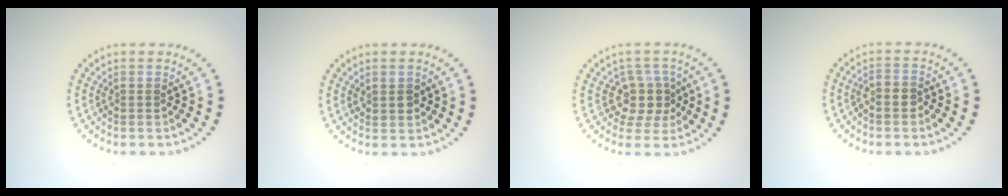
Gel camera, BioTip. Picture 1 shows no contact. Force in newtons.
{"total": 1.4, "press": 1.3, "slide": 0.2}
{"total": 3.1, "press": 2.5, "slide": 1.9}
{"total": 1.3, "press": 1.2, "slide": 0.6}